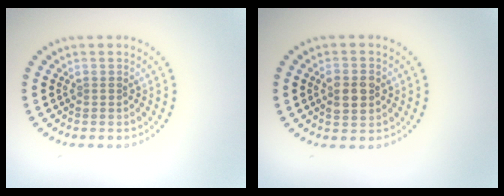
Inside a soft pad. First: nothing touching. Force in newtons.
{"total": 2.9, "press": 2.9, "slide": 0.2}